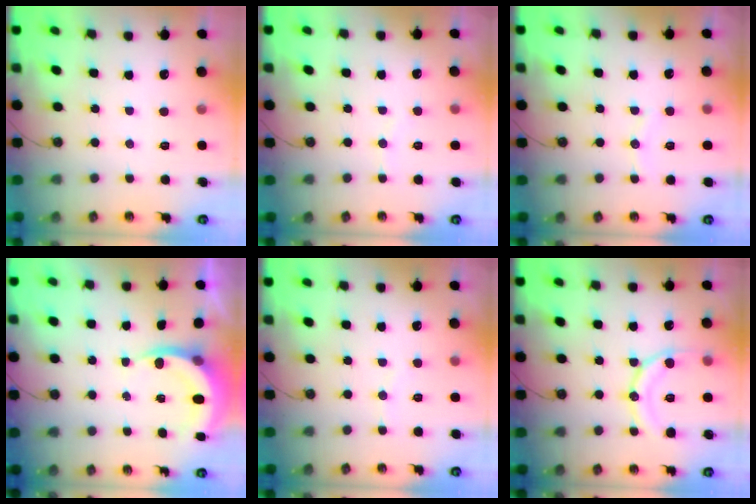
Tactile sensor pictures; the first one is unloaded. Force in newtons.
{"total": 3.2, "press": 3.1, "slide": 0.7}
{"total": 5.7, "press": 5.5, "slide": 1.5}
{"total": 4.5, "press": 4.5, "slide": 0.3}
{"total": 3.2, "press": 3.1, "slide": 0.7}
{"total": 14.1, "press": 14.0, "slide": 1.5}